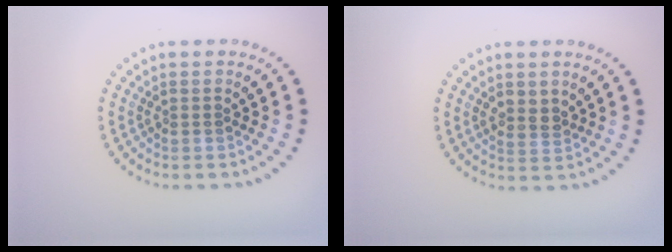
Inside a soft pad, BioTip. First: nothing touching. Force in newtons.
{"total": 1.7, "press": 1.6, "slide": 0.7}